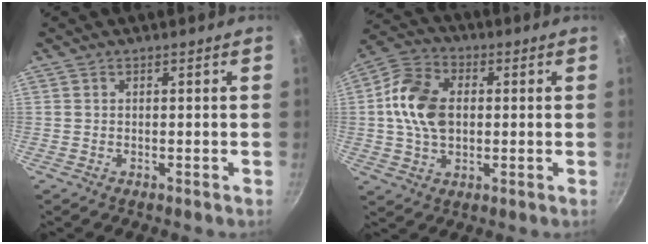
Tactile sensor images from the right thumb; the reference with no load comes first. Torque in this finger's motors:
{"motor_torque": [-0.29, 0.38, 1.30, 0.28, 0.14]}